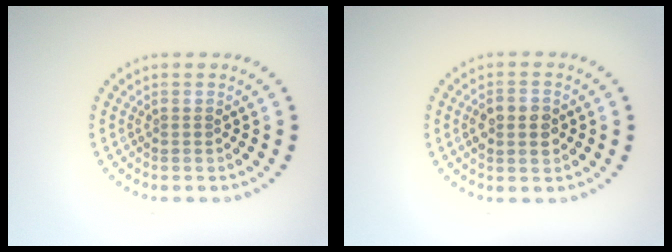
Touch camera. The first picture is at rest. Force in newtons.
{"total": 2.9, "press": 2.9, "slide": 0.1}